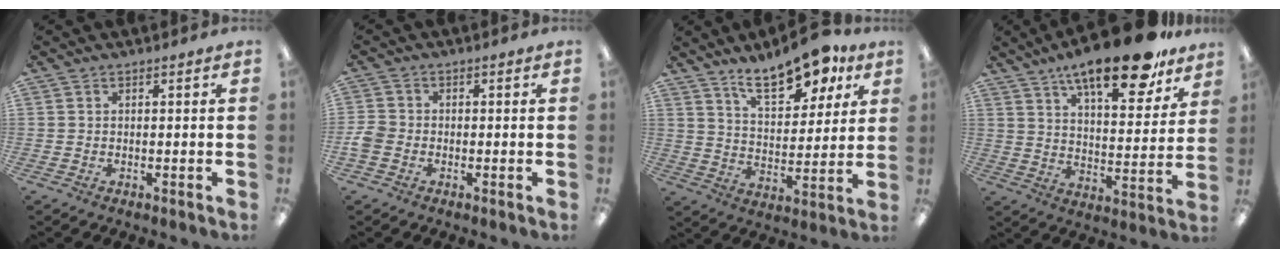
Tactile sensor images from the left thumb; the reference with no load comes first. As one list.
[{"total": 3.4, "force": [-1.4, 2.7, 1.5], "torque": [-0.020, 0.009, -0.023]}, {"total": 14.8, "force": [11.0, 5.9, 7.9], "torque": [-0.120, -0.061, 0.191]}, {"total": 18.8, "force": [13.6, 6.0, 11.5], "torque": [-0.175, -0.080, 0.221]}]